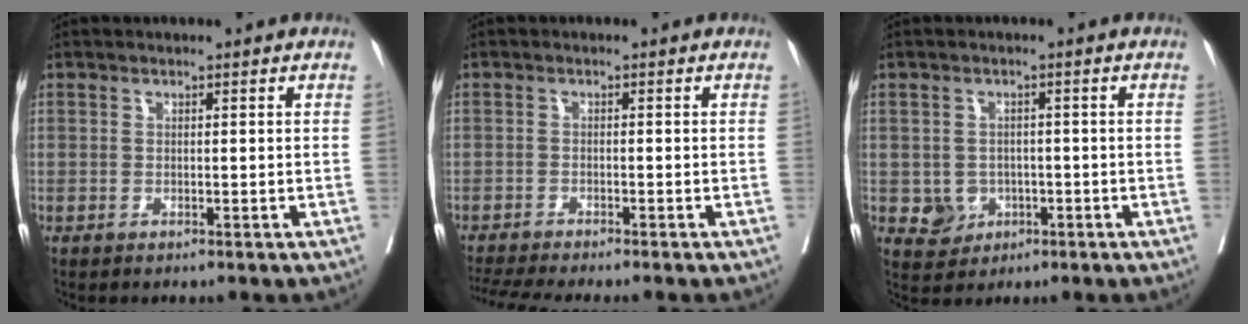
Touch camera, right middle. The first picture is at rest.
{"total": 7.1, "force": [-6.4, -0.6, 3.2], "torque": [-0.046, -0.015, -0.104]}
{"total": 3.9, "force": [-1.0, 3.7, 1.0], "torque": [-0.006, 0.007, -0.006]}